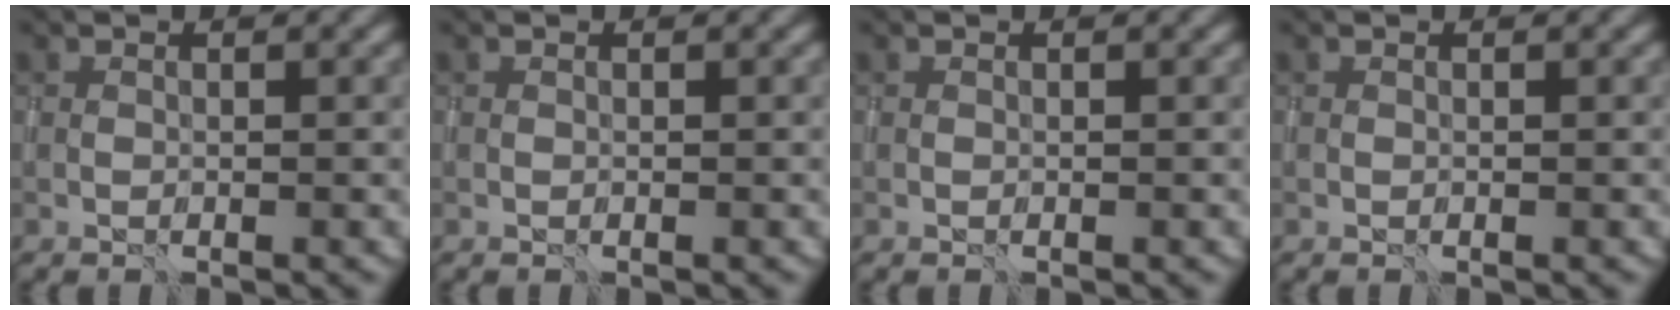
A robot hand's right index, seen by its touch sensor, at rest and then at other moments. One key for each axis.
{"total": 0.0}
{"total": 0.0}
{"total": 0.0}